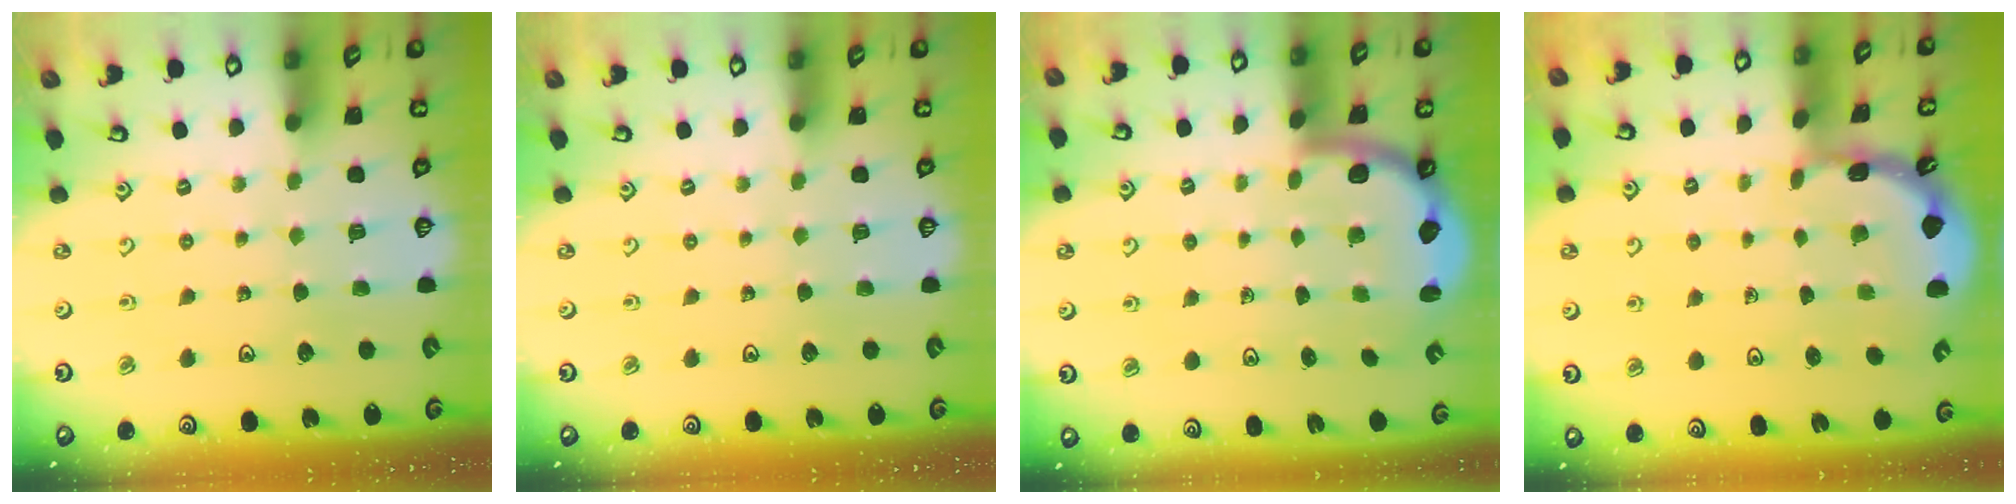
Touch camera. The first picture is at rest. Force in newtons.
{"total": 0.0}
{"total": 2.5, "press": 2.2, "slide": 1.2}
{"total": 1.8, "press": 1.8, "slide": 0.1}